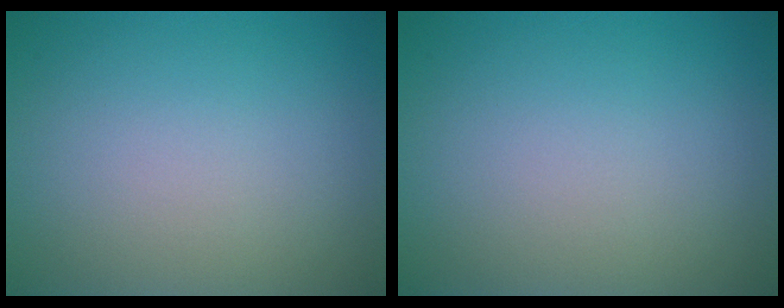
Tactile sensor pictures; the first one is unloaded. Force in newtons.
{"total": 0.0}